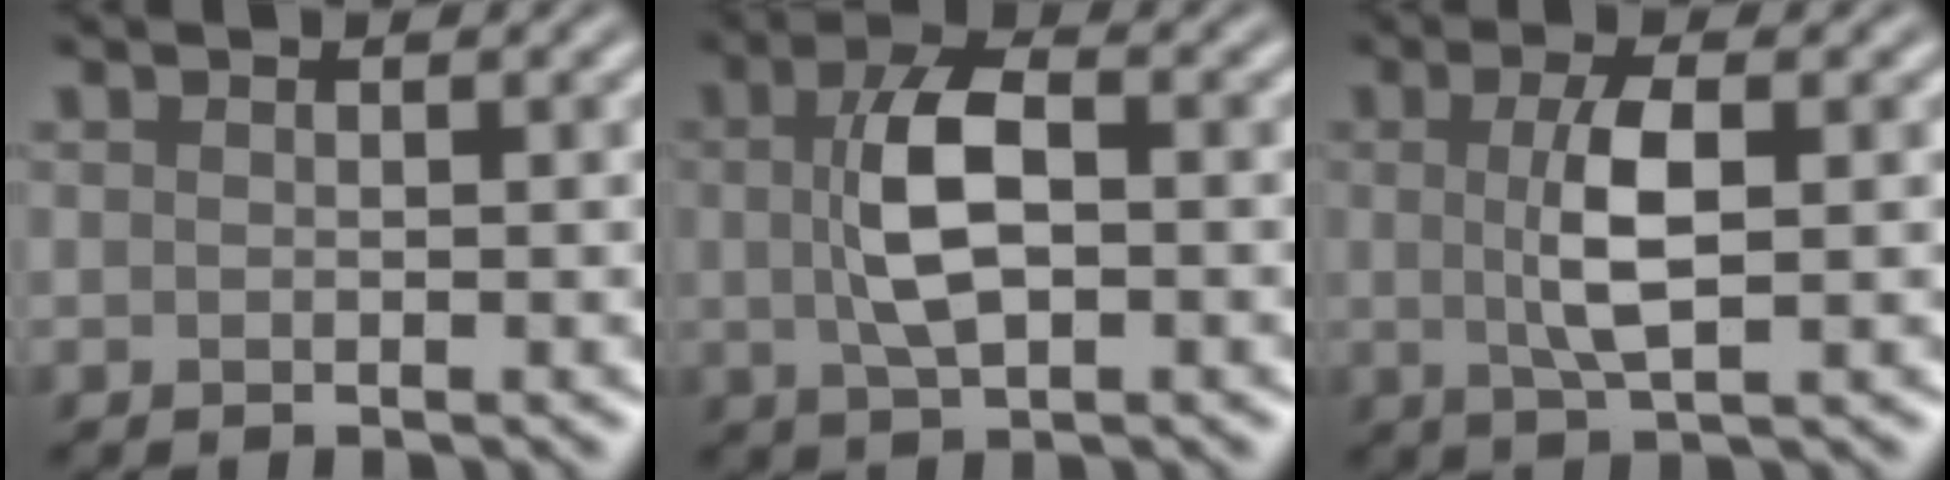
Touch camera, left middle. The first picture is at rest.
{"total": 5.5, "force": [0.3, 2.5, 4.8], "torque": [-0.097, 0.007, 0.004]}
{"total": 4.1, "force": [0.3, 1.2, 4.0], "torque": [-0.083, 0.003, 0.006]}